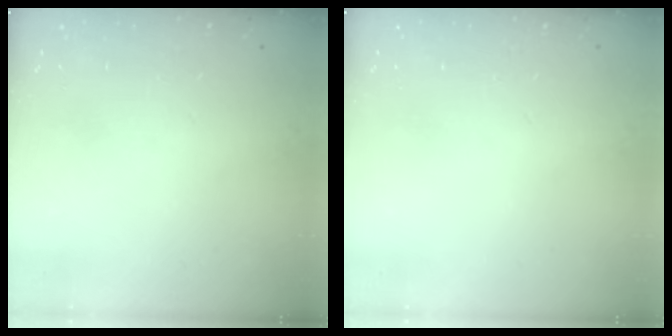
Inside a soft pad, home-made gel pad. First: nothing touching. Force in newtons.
{"total": 0.0}